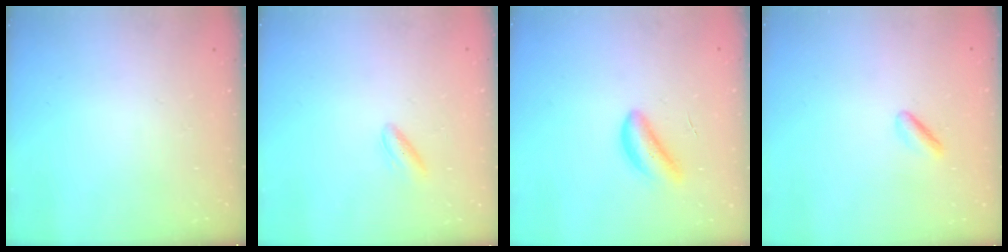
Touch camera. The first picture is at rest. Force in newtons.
{"total": 2.9, "press": 2.8, "slide": 0.9}
{"total": 3.6, "press": 3.5, "slide": 0.9}
{"total": 2.1, "press": 2.0, "slide": 0.6}